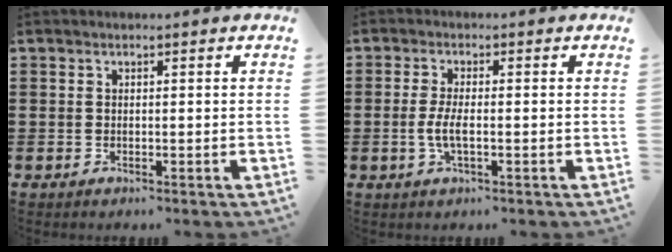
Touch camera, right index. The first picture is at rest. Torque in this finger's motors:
{"motor_torque": [1.71, 0.43, 0.49, 0.14]}